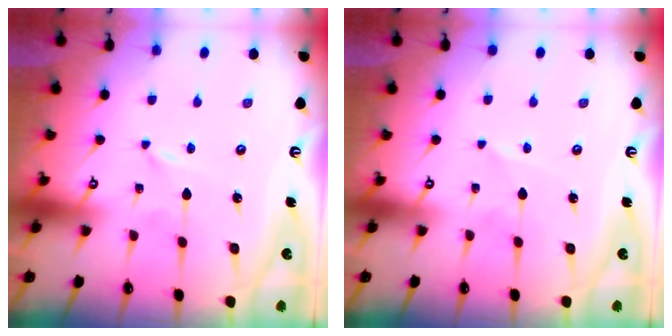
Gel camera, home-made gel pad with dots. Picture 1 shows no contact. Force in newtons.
{"total": 2.6, "press": 2.6, "slide": 0.2}